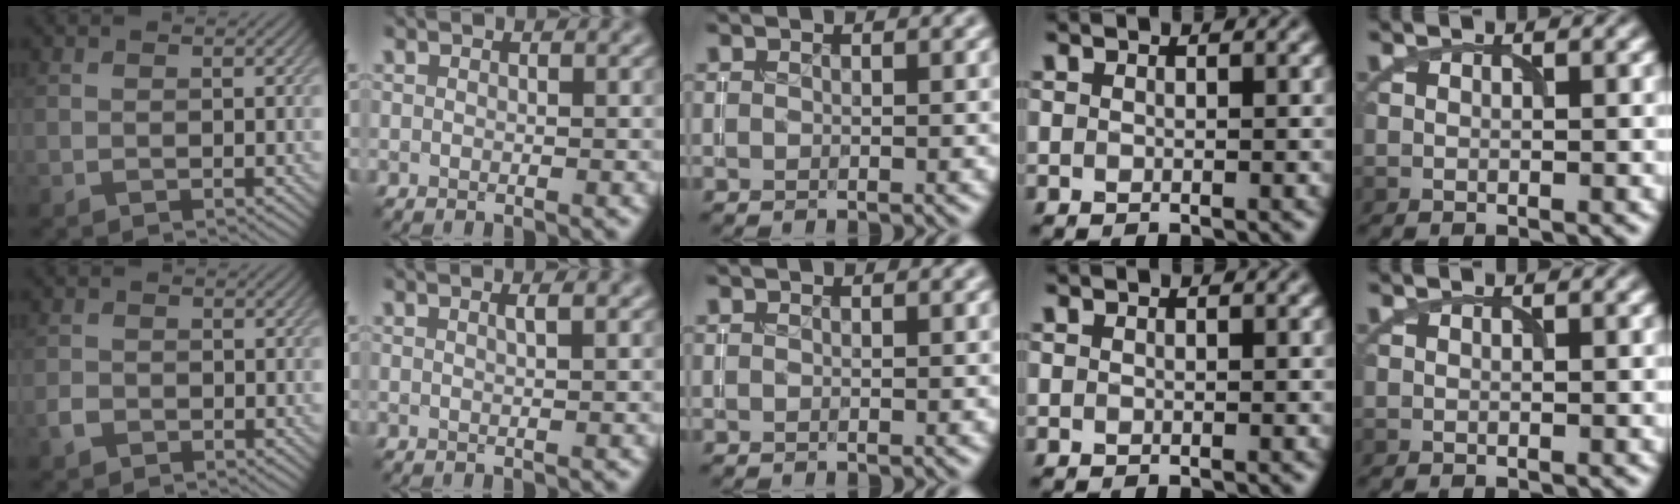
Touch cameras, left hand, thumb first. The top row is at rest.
{"thumb": {"total": 1.6, "force": [-1.0, 1.1, 0.6], "torque": [-0.012, 0.000, -0.023]}, "index": {"total": 1.2, "force": [0.5, 0.3, 1.0], "torque": [-0.010, 0.003, 0.002]}}